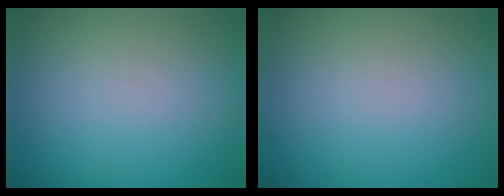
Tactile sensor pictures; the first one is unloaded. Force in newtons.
{"total": 0.0}